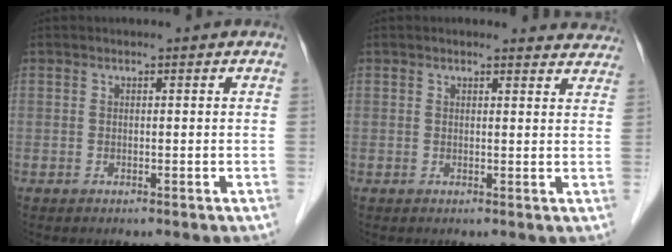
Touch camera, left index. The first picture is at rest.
{"total": 6.3, "force": [6.1, 1.5, 0.8], "torque": [0.014, -0.007, 0.038]}